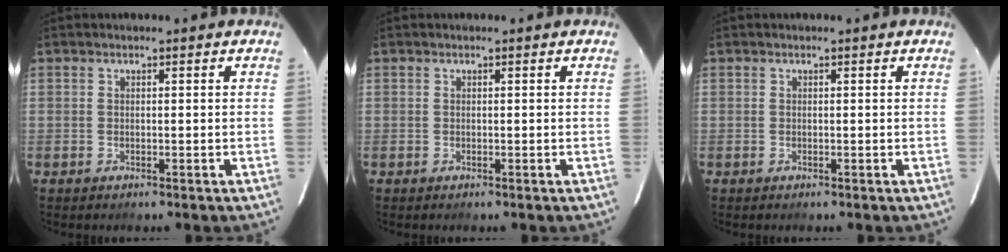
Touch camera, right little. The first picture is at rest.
{"total": 0.0}
{"total": 0.0}